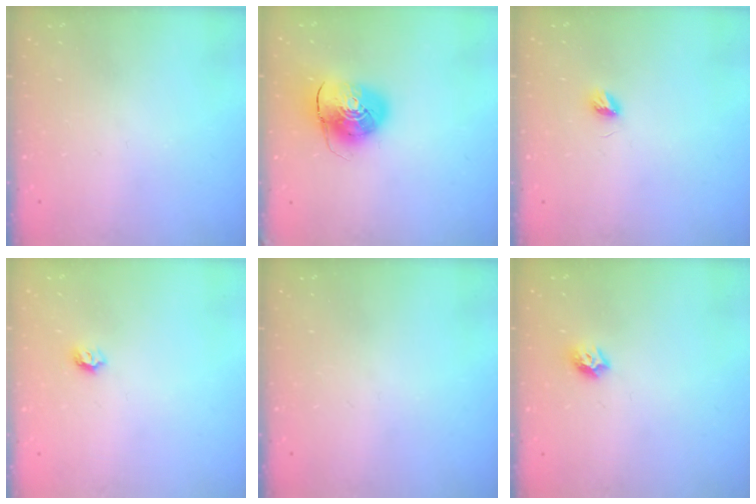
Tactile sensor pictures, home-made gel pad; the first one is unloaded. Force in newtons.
{"total": 10.8, "press": 10.6, "slide": 1.8}
{"total": 3.4, "press": 3.4, "slide": 0.4}
{"total": 5.5, "press": 5.5, "slide": 0.5}
{"total": 0.0}
{"total": 6.4, "press": 6.4, "slide": 0.8}